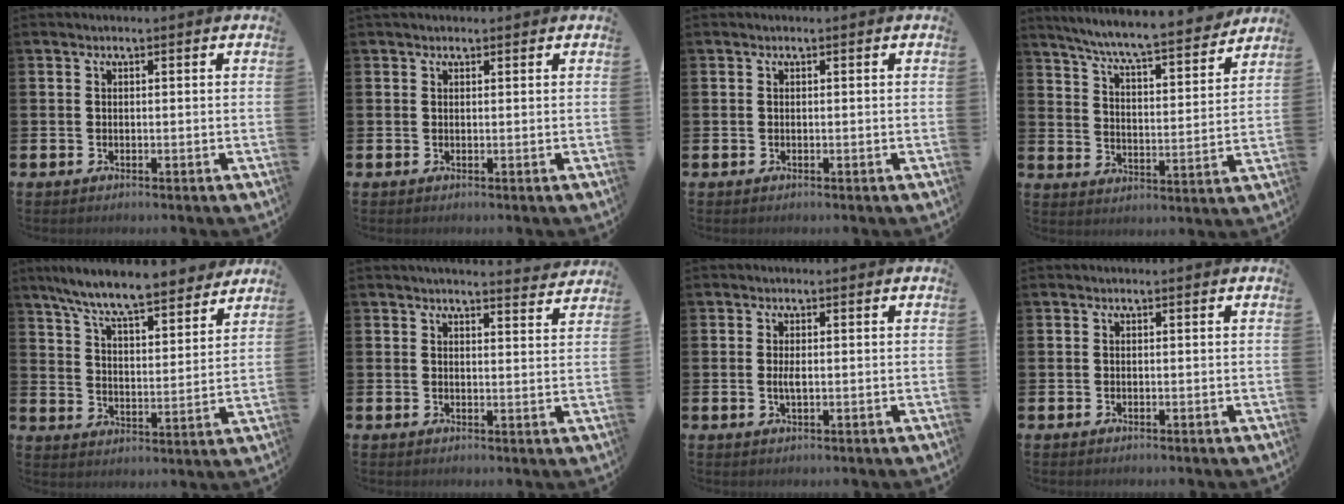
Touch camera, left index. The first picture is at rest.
{"total": 0.8, "force": [0.7, 0.3, 0.2], "torque": [0.004, 0.001, 0.011]}
{"total": 0.0}
{"total": 8.1, "force": [7.6, 0.2, 2.8], "torque": [-0.081, -0.061, 0.128]}
{"total": 9.2, "force": [8.6, 0.9, 3.2], "torque": [-0.093, -0.053, 0.151]}
{"total": 3.6, "force": [3.6, 0.0, 0.3], "torque": [-0.005, -0.021, 0.063]}
{"total": 1.5, "force": [0.0, 0.5, 1.4], "torque": [-0.025, 0.001, -0.001]}
{"total": 0.0}